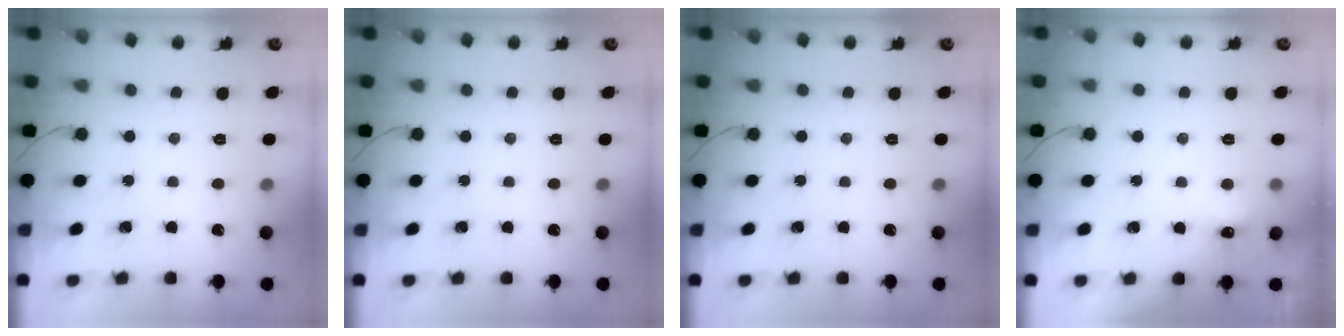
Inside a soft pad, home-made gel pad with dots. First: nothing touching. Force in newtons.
{"total": 0.0}
{"total": 0.0}
{"total": 5.1, "press": 5.0, "slide": 1.3}